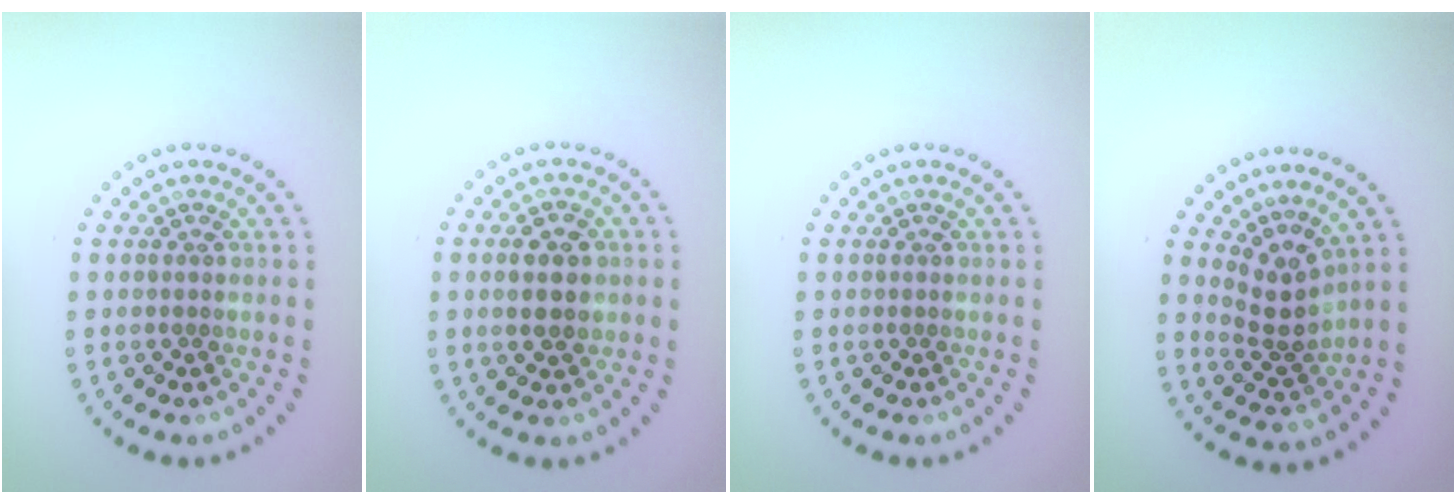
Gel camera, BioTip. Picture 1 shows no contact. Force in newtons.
{"total": 3.0, "press": 3.0, "slide": 0.2}
{"total": 0.0}
{"total": 3.0, "press": 2.2, "slide": 2.1}